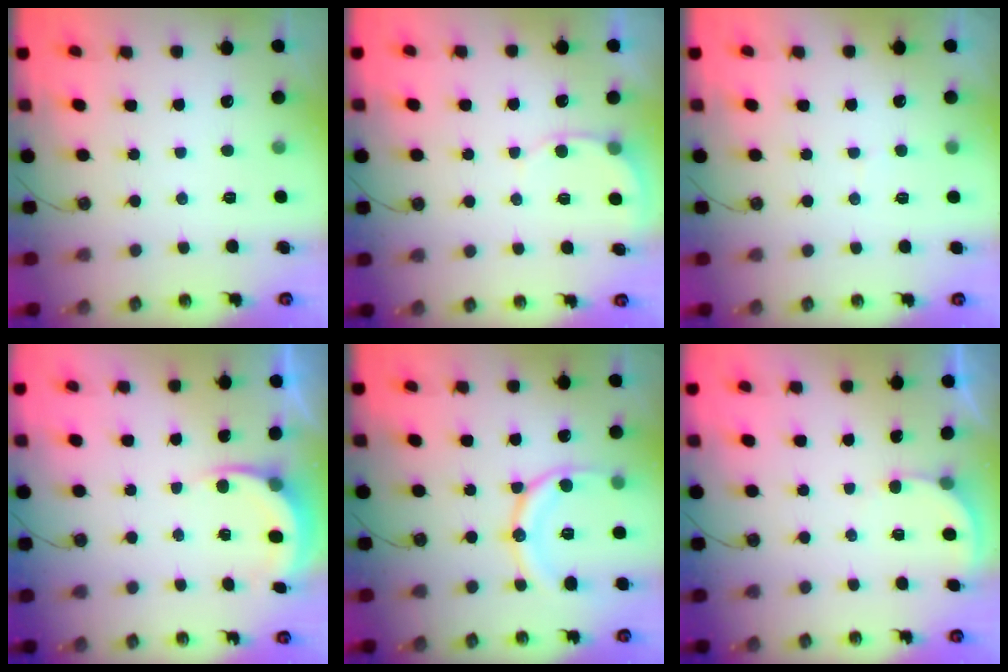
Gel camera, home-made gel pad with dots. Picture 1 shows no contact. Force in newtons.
{"total": 5.2, "press": 5.2, "slide": 0.3}
{"total": 2.6, "press": 2.4, "slide": 0.9}
{"total": 5.7, "press": 5.4, "slide": 1.6}
{"total": 13.4, "press": 13.3, "slide": 1.5}
{"total": 2.7, "press": 2.7, "slide": 0.2}